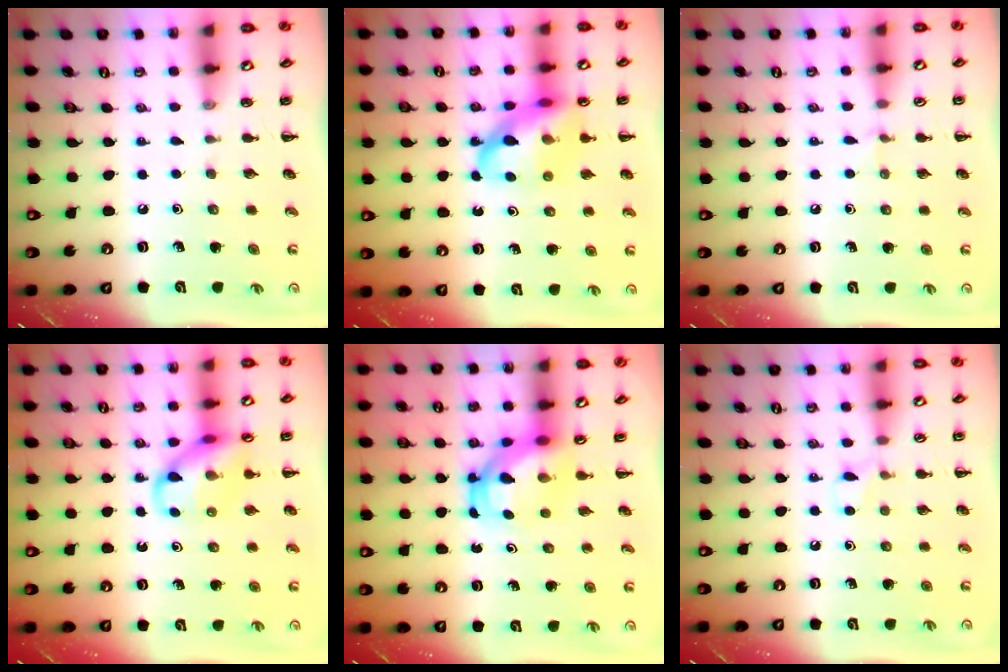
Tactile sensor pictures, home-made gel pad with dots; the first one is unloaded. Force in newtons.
{"total": 15.1, "press": 14.6, "slide": 3.8}
{"total": 3.9, "press": 3.6, "slide": 1.4}
{"total": 12.7, "press": 12.6, "slide": 2.1}
{"total": 5.8, "press": 5.7, "slide": 1.1}
{"total": 5.9, "press": 5.6, "slide": 2.0}